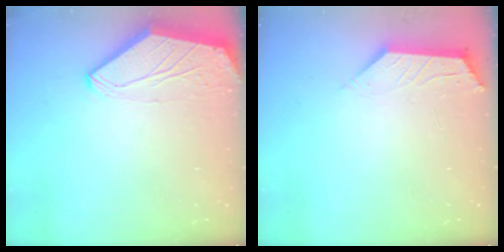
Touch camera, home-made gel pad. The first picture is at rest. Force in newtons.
{"total": 2.0, "press": 1.9, "slide": 0.4}